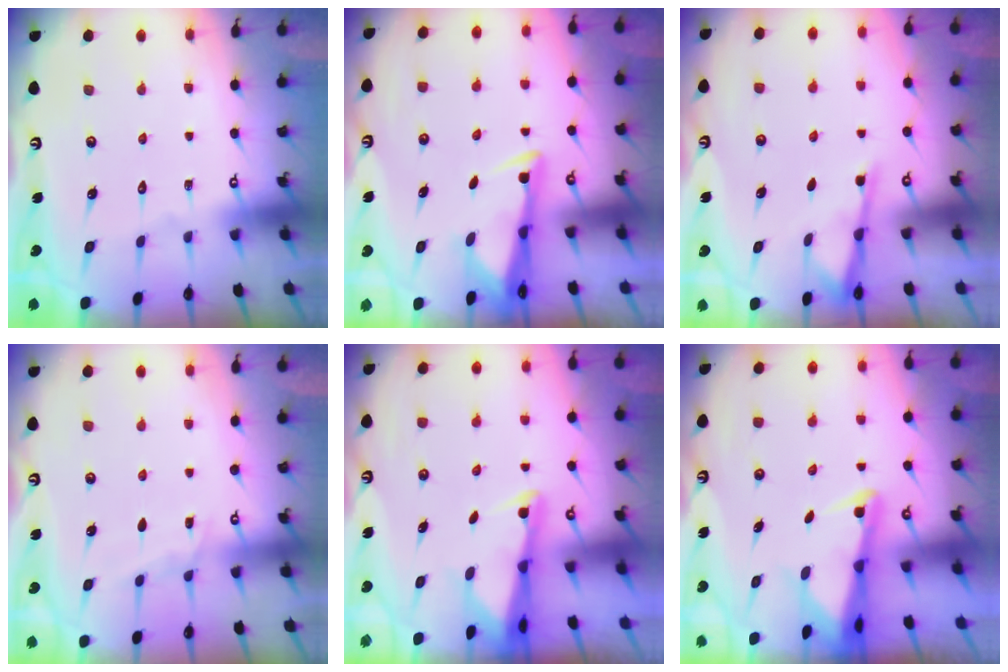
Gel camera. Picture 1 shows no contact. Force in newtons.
{"total": 2.9, "press": 2.8, "slide": 0.9}
{"total": 2.8, "press": 2.7, "slide": 0.5}
{"total": 4.9, "press": 4.9, "slide": 0.6}
{"total": 2.5, "press": 2.4, "slide": 0.5}
{"total": 2.8, "press": 2.8, "slide": 0.4}